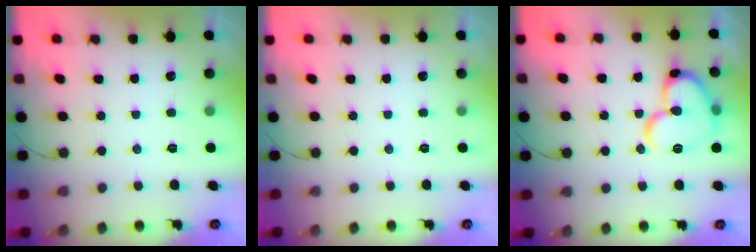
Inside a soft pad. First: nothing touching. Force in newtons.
{"total": 0.0}
{"total": 16.6, "press": 16.5, "slide": 1.5}